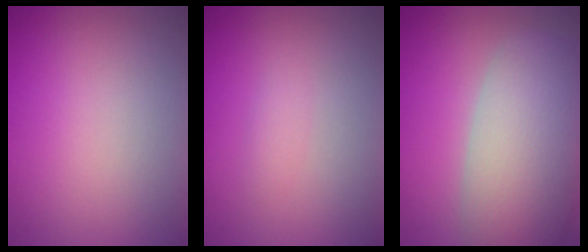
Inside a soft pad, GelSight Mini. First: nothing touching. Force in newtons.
{"total": 0.8, "press": 0.8, "slide": 0.1}
{"total": 9.7, "press": 9.7, "slide": 0.6}